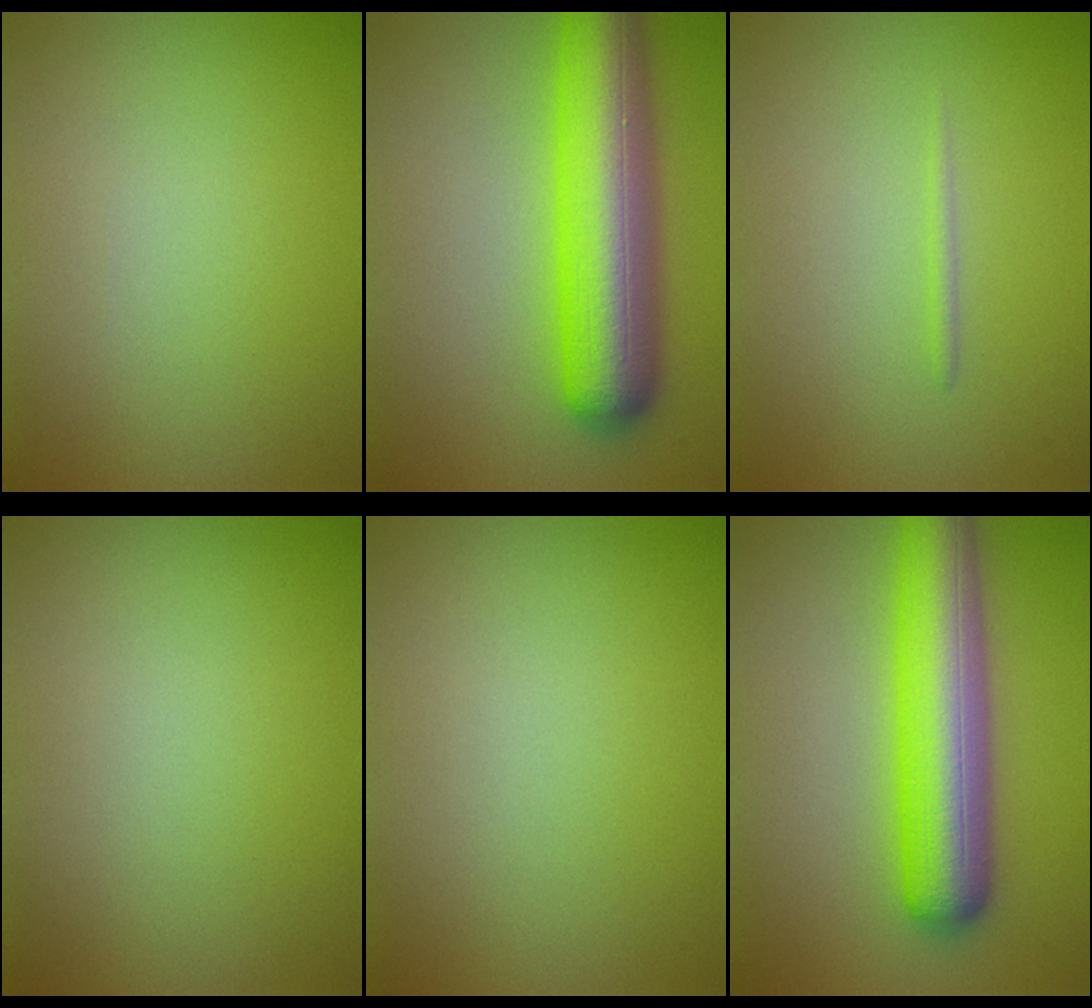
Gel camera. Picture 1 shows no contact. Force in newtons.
{"total": 9.7, "press": 9.7, "slide": 0.4}
{"total": 0.6, "press": 0.6, "slide": 0.0}
{"total": 0.0}
{"total": 0.0}
{"total": 8.6, "press": 8.6, "slide": 0.2}